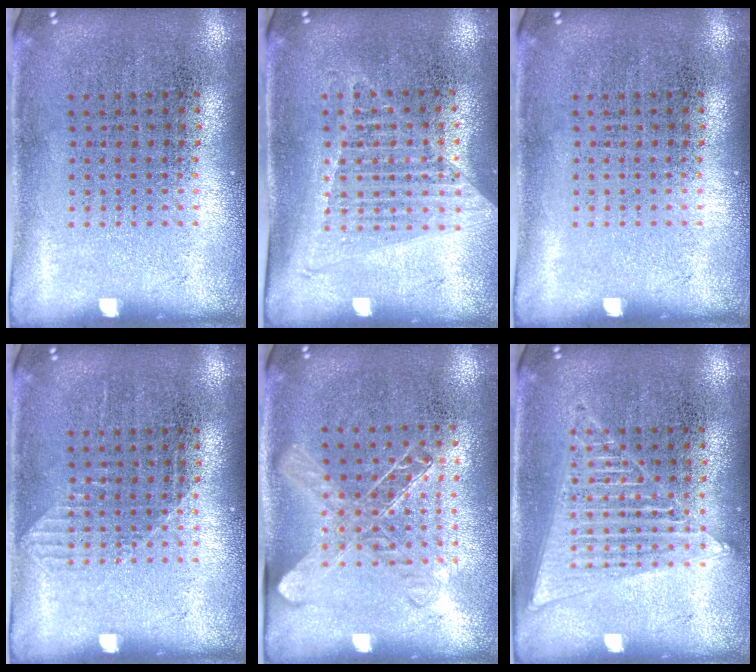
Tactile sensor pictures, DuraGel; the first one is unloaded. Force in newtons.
{"total": 1.3, "press": 1.2, "slide": 0.6}
{"total": 0.0}
{"total": 0.7, "press": 0.6, "slide": 0.2}
{"total": 1.4, "press": 1.3, "slide": 0.6}
{"total": 1.4, "press": 1.4, "slide": 0.1}